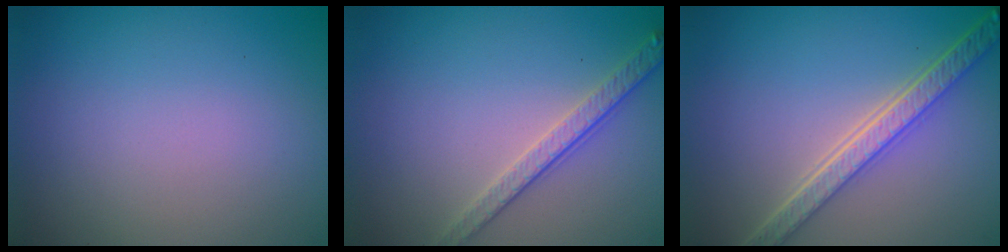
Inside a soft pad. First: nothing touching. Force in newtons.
{"total": 2.8, "press": 2.5, "slide": 1.2}
{"total": 5.3, "press": 4.0, "slide": 3.5}